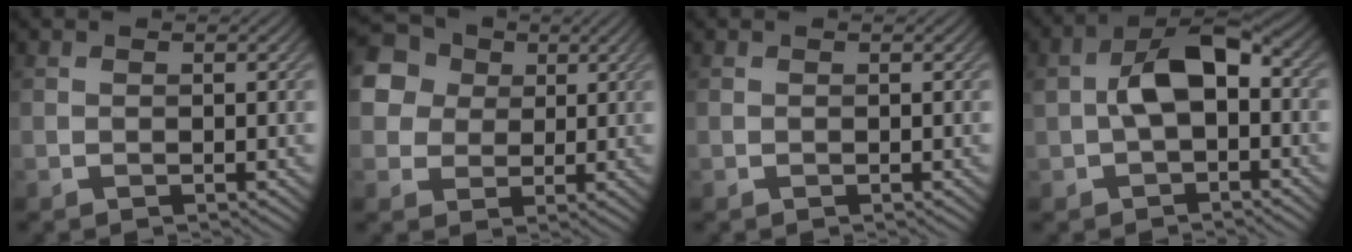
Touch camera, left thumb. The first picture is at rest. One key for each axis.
{"total": 12.6, "fx": 4.9, "fy": 10.5, "fz": 5.0, "tx": -0.158, "ty": 0.030, "tz": 0.084}
{"total": 0.0}
{"total": 6.6, "fx": 0.0, "fy": 3.8, "fz": 5.4, "tx": -0.098, "ty": 0.011, "tz": -0.005}